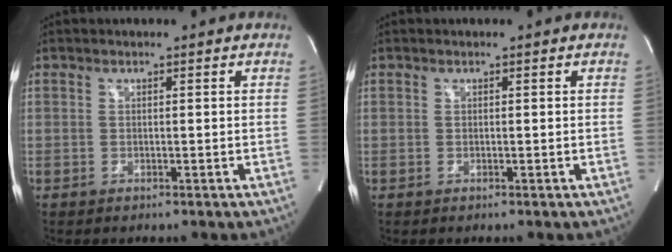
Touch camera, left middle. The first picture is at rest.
{"total": 0.0}